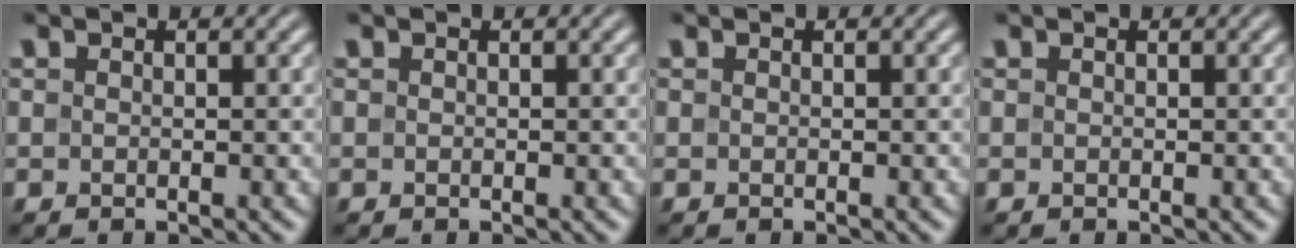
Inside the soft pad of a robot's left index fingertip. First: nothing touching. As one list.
[{"total": 0.0}, {"total": 0.0}, {"total": 0.0}]